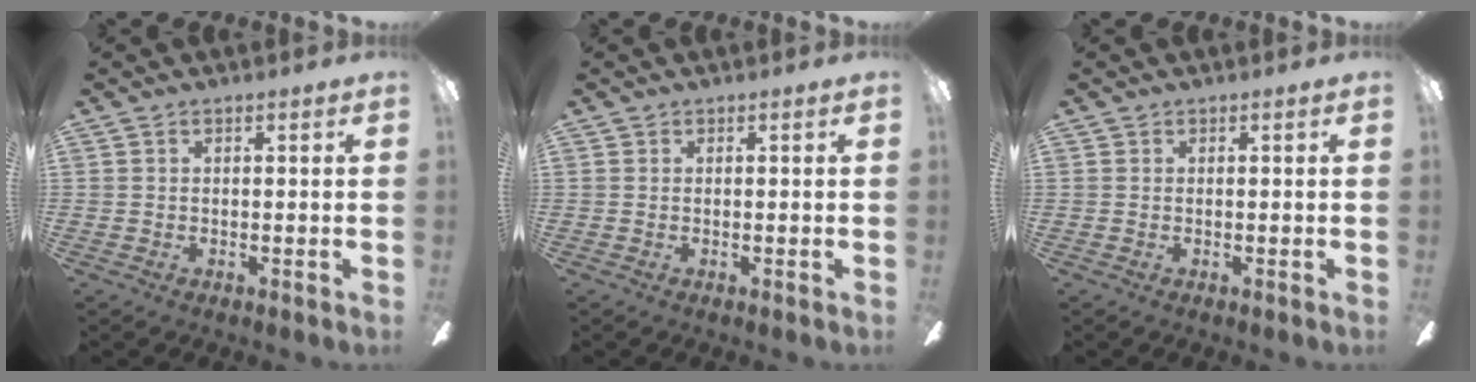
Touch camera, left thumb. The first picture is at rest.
{"total": 0.0}
{"total": 0.0}